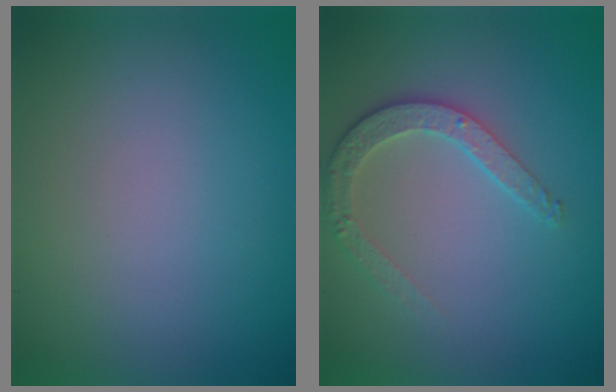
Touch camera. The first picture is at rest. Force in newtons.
{"total": 2.8, "press": 2.5, "slide": 1.2}